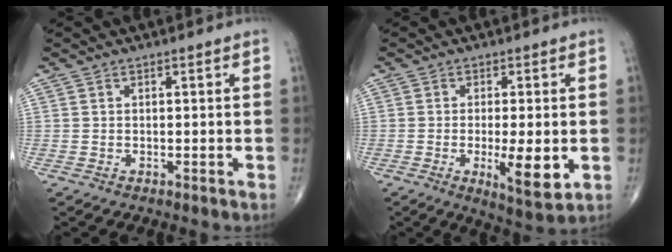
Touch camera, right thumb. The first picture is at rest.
{"total": 8.5, "force": [-1.6, 2.4, 8.0], "torque": [-0.122, -0.020, -0.020]}